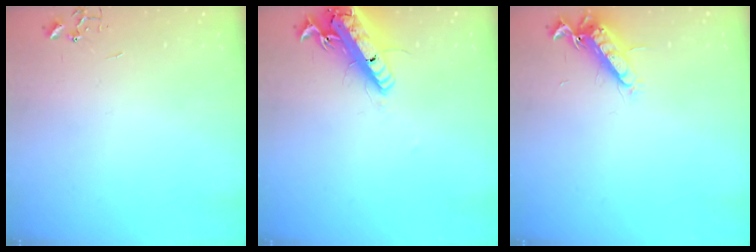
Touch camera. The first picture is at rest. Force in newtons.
{"total": 19.5, "press": 19.2, "slide": 3.6}
{"total": 13.0, "press": 12.9, "slide": 1.2}